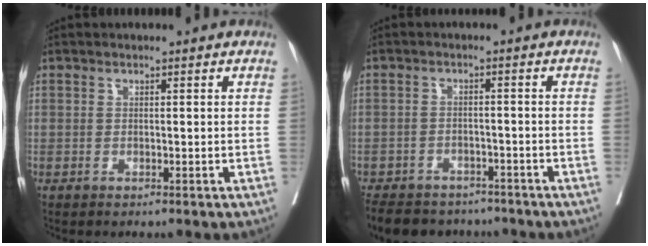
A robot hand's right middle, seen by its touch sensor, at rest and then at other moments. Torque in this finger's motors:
{"motor_torque": [1.08, -1.06, 0.60, 0.13]}